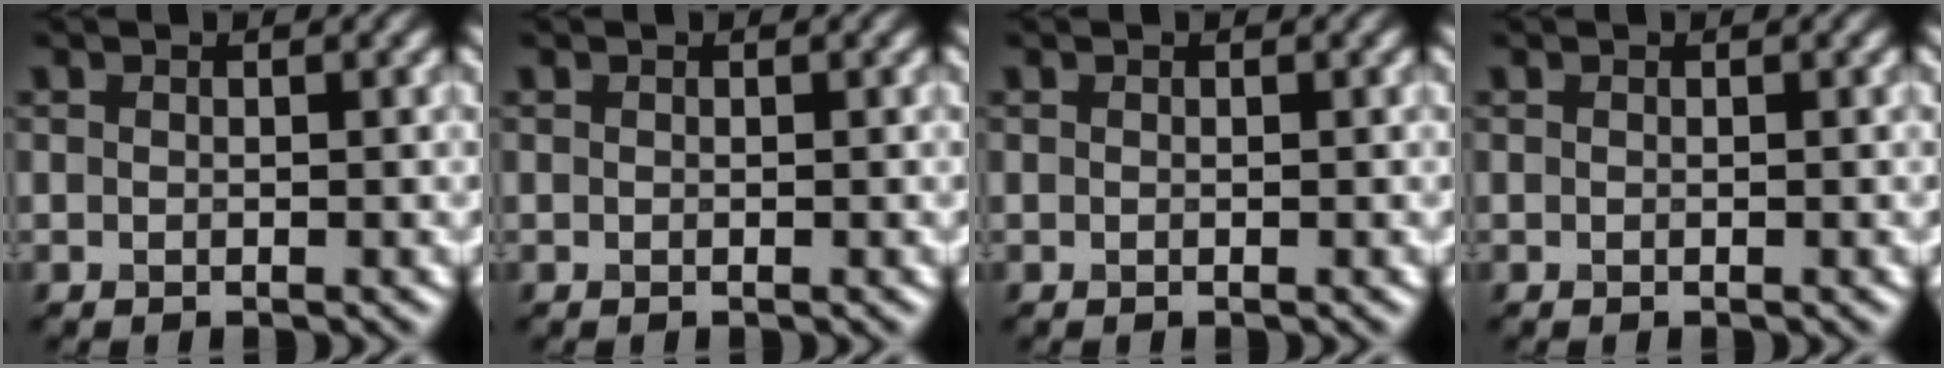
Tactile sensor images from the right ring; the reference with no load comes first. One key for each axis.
{"total": 0.0}
{"total": 0.0}
{"total": 0.0}